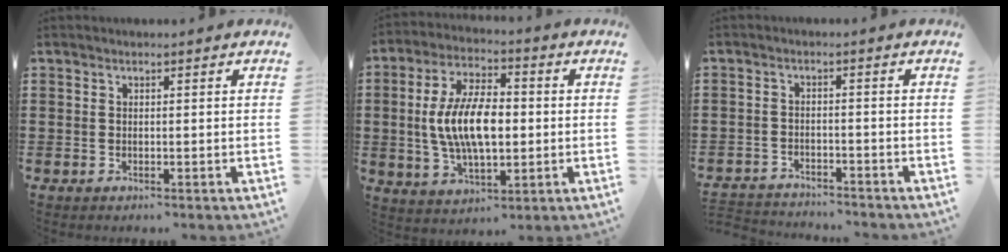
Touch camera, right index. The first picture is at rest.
{"total": 10.7, "force": [-0.3, 5.2, 9.4], "torque": [-0.204, 0.005, -0.011]}
{"total": 2.8, "force": [-2.8, 0.1, -0.2], "torque": [-0.006, -0.003, -0.061]}